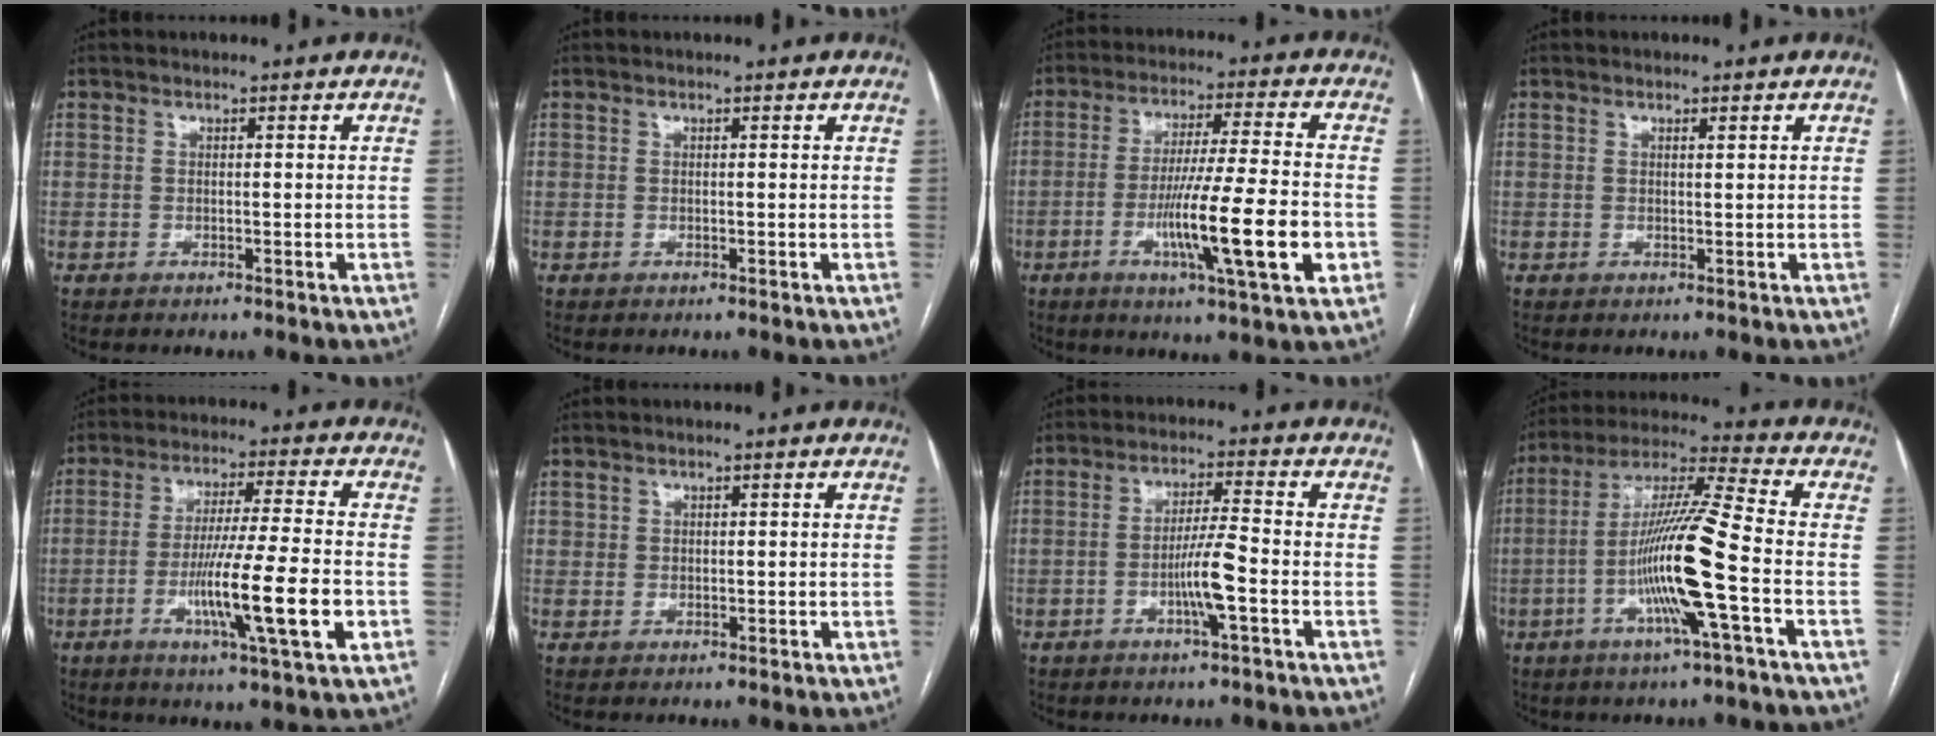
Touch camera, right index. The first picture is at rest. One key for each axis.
{"total": 0.0}
{"total": 15.2, "fx": -4.5, "fy": 0.1, "fz": 14.5, "tx": -0.251, "ty": -0.017, "tz": -0.075}
{"total": 0.6, "fx": 0.4, "fy": -0.1, "fz": 0.4, "tx": -0.008, "ty": -0.003, "tz": 0.004}
{"total": 13.9, "fx": -4.1, "fy": -0.2, "fz": 13.3, "tx": -0.235, "ty": -0.018, "tz": -0.072}
{"total": 1.1, "fx": 0.5, "fy": 0.9, "fz": 0.3, "tx": 0.002, "ty": -0.002, "tz": 0.007}
{"total": 6.1, "fx": -2.1, "fy": -0.2, "fz": 5.7, "tx": -0.111, "ty": -0.002, "tz": -0.038}
{"total": 14.5, "fx": -3.9, "fy": -0.9, "fz": 13.9, "tx": -0.266, "ty": -0.001, "tz": -0.082}